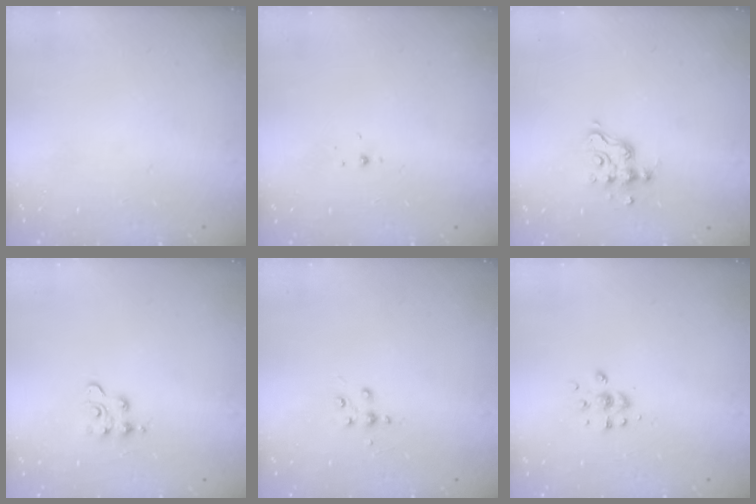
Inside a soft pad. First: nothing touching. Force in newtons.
{"total": 3.0, "press": 2.9, "slide": 0.8}
{"total": 7.3, "press": 7.2, "slide": 0.5}
{"total": 4.3, "press": 4.2, "slide": 0.6}
{"total": 4.3, "press": 4.3, "slide": 0.5}
{"total": 6.3, "press": 6.3, "slide": 0.5}